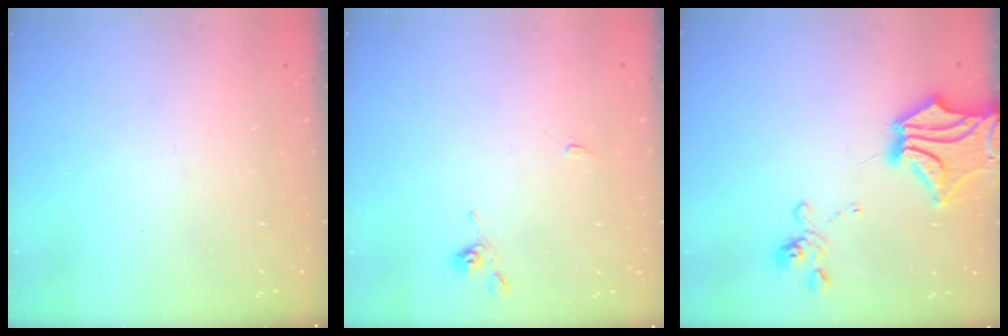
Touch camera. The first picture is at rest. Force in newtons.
{"total": 0.0}
{"total": 6.2, "press": 5.4, "slide": 3.1}